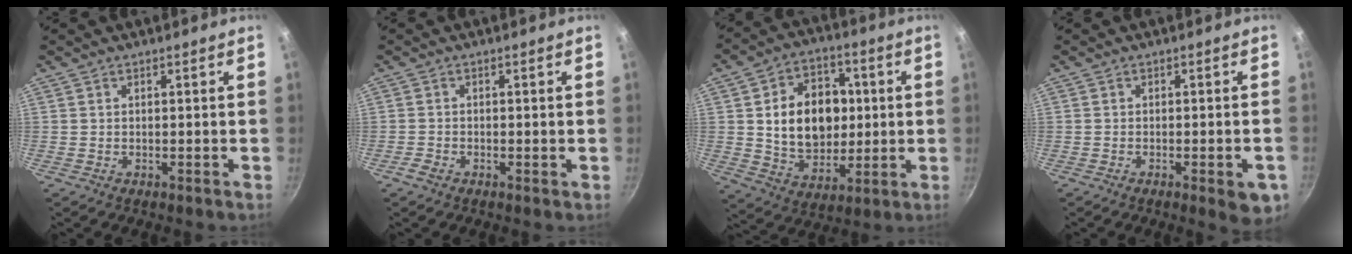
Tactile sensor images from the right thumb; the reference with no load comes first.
{"total": 1.5, "force": [-0.9, 0.8, 0.9], "torque": [-0.022, 0.003, -0.024]}
{"total": 16.8, "force": [1.7, 12.7, 10.9], "torque": [-0.131, 0.005, 0.034]}
{"total": 5.8, "force": [-2.4, 1.7, 5.0], "torque": [-0.044, 0.007, -0.028]}